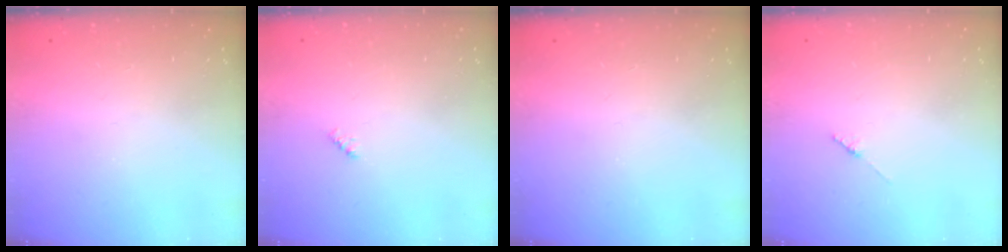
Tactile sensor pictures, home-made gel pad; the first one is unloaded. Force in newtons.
{"total": 2.4, "press": 2.4, "slide": 0.4}
{"total": 0.0}
{"total": 1.8, "press": 1.7, "slide": 0.3}